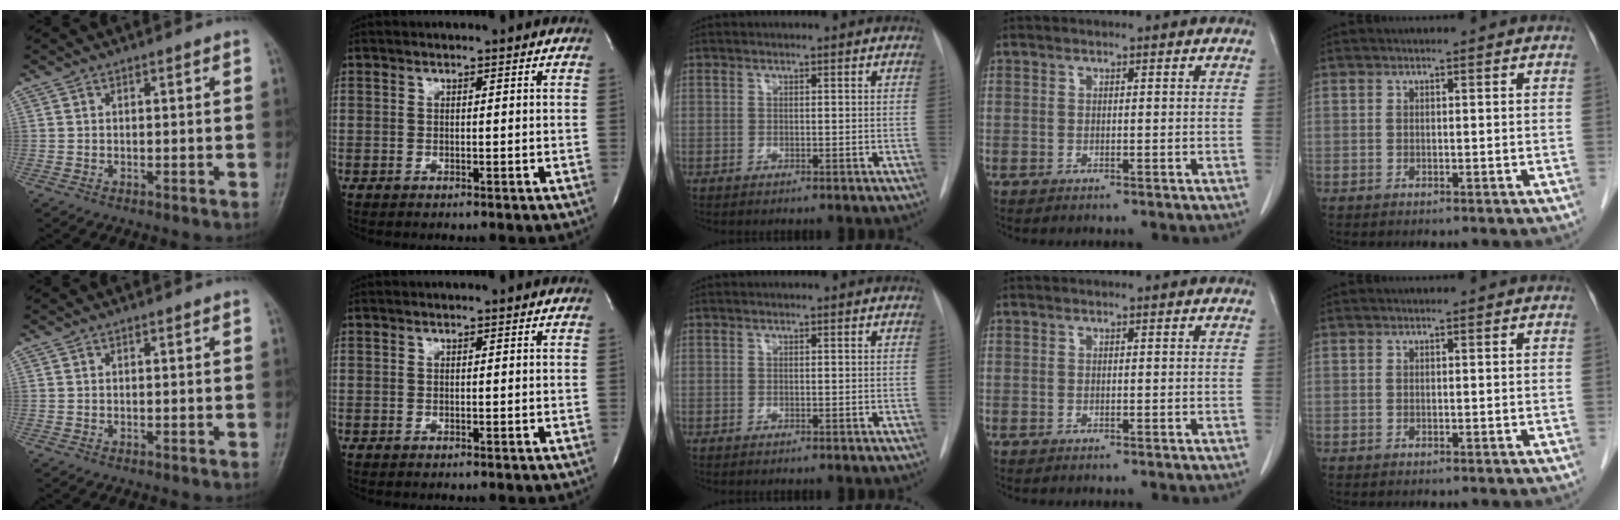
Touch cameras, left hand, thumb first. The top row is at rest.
{}